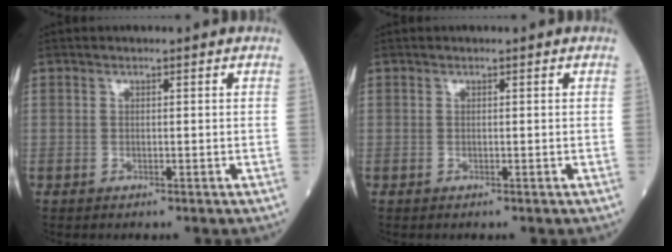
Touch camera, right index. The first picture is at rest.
{"total": 0.0}